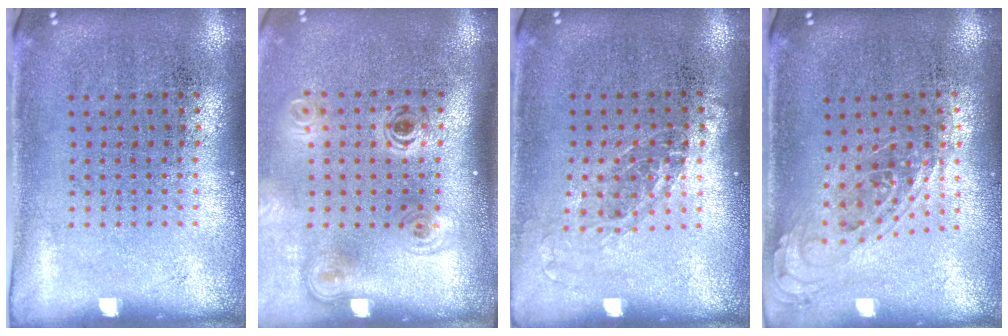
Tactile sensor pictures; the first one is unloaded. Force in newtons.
{"total": 2.1, "press": 1.4, "slide": 1.5}
{"total": 1.1, "press": 1.0, "slide": 0.5}
{"total": 0.7, "press": 0.7, "slide": 0.2}